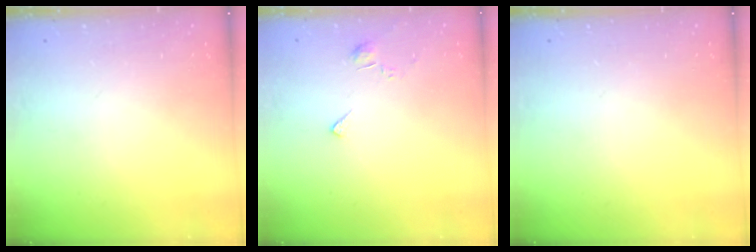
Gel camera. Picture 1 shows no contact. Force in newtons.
{"total": 1.9, "press": 1.9, "slide": 0.4}
{"total": 0.0}